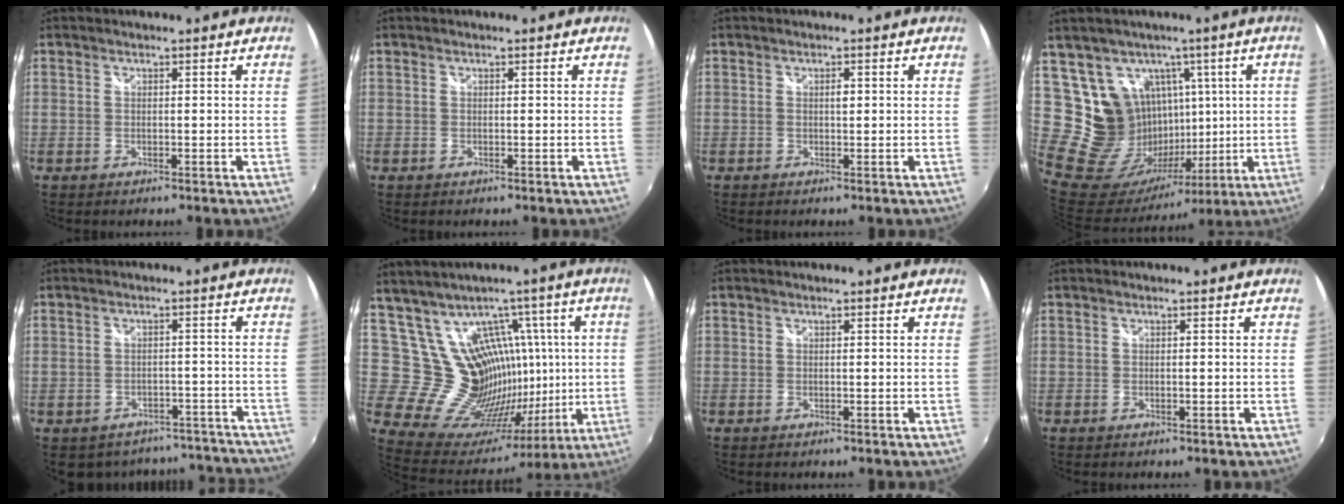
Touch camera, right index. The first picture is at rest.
{"total": 0.0}
{"total": 1.0, "force": [0.2, 0.5, 0.8], "torque": [-0.011, 0.002, 0.001]}
{"total": 17.0, "force": [7.0, 14.6, 5.3], "torque": [-0.134, 0.013, 0.154]}
{"total": 14.7, "force": [-12.6, 6.9, 2.9], "torque": [-0.060, 0.039, -0.134]}
{"total": 17.8, "force": [6.2, 14.8, 7.7], "torque": [-0.141, 0.017, 0.127]}
{"total": 0.0}
{"total": 0.6, "force": [-0.1, 0.1, 0.6], "torque": [-0.009, 0.001, -0.003]}